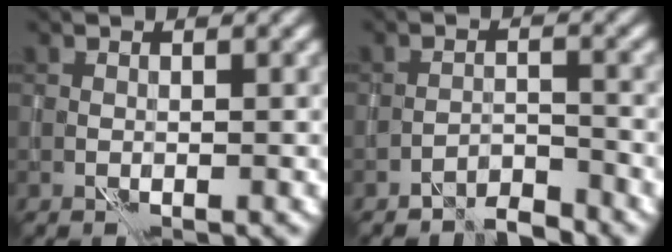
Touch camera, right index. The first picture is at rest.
{"total": 3.0, "force": [-2.8, 0.6, 0.7], "torque": [-0.007, 0.007, -0.055]}